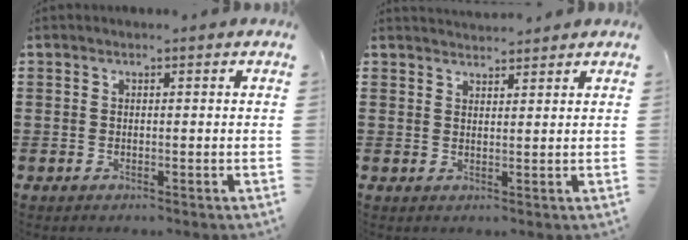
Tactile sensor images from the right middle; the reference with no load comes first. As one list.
[{"total": 2.1, "force": [2.0, 0.2, -0.1], "torque": [-0.003, 0.001, 0.039]}]